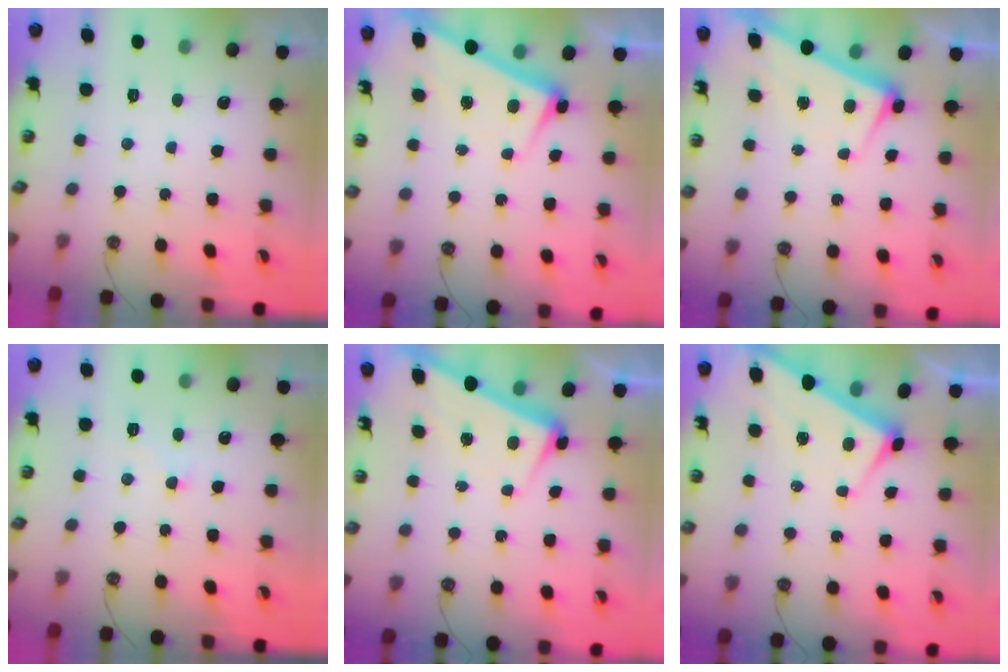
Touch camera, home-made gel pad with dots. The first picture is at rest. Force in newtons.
{"total": 2.5, "press": 2.4, "slide": 0.7}
{"total": 2.2, "press": 2.1, "slide": 0.9}
{"total": 0.0}
{"total": 3.4, "press": 3.2, "slide": 1.2}
{"total": 3.1, "press": 3.1, "slide": 0.0}